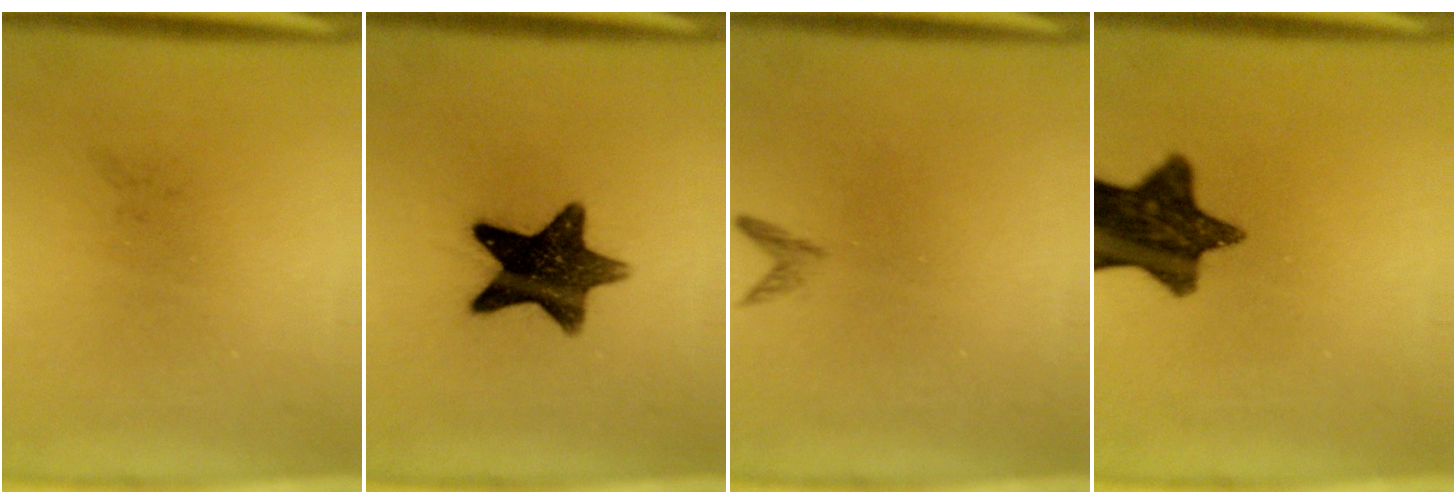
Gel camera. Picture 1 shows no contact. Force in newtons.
{"total": 12.6}
{"total": 0.8}
{"total": 12.3}